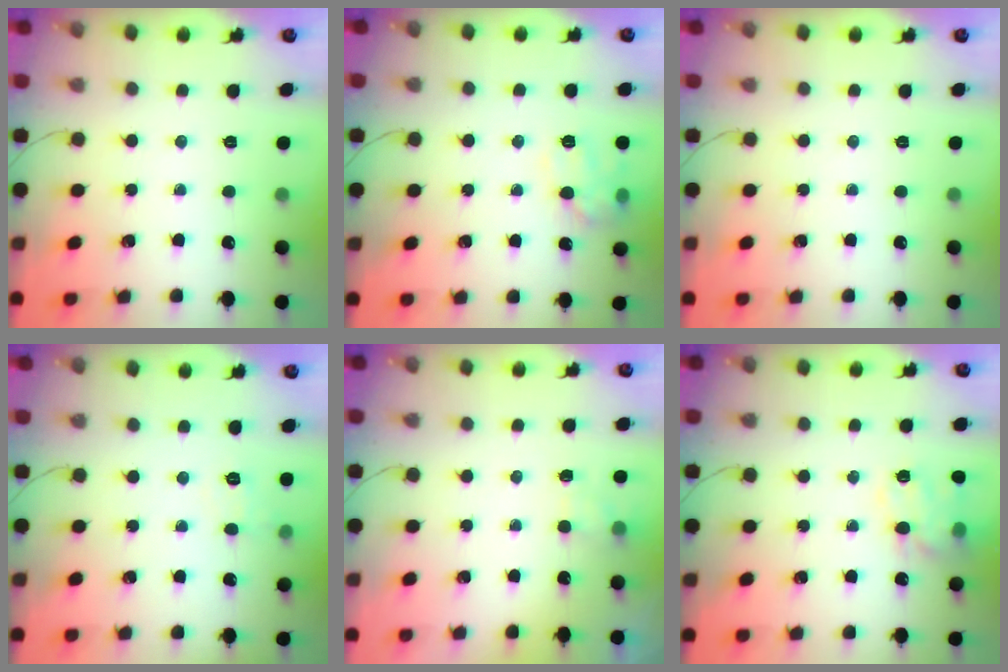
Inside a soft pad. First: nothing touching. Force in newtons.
{"total": 12.0, "press": 12.0, "slide": 0.3}
{"total": 0.0}
{"total": 6.5, "press": 6.3, "slide": 1.4}
{"total": 2.5, "press": 1.9, "slide": 1.6}
{"total": 13.6, "press": 13.5, "slide": 2.0}